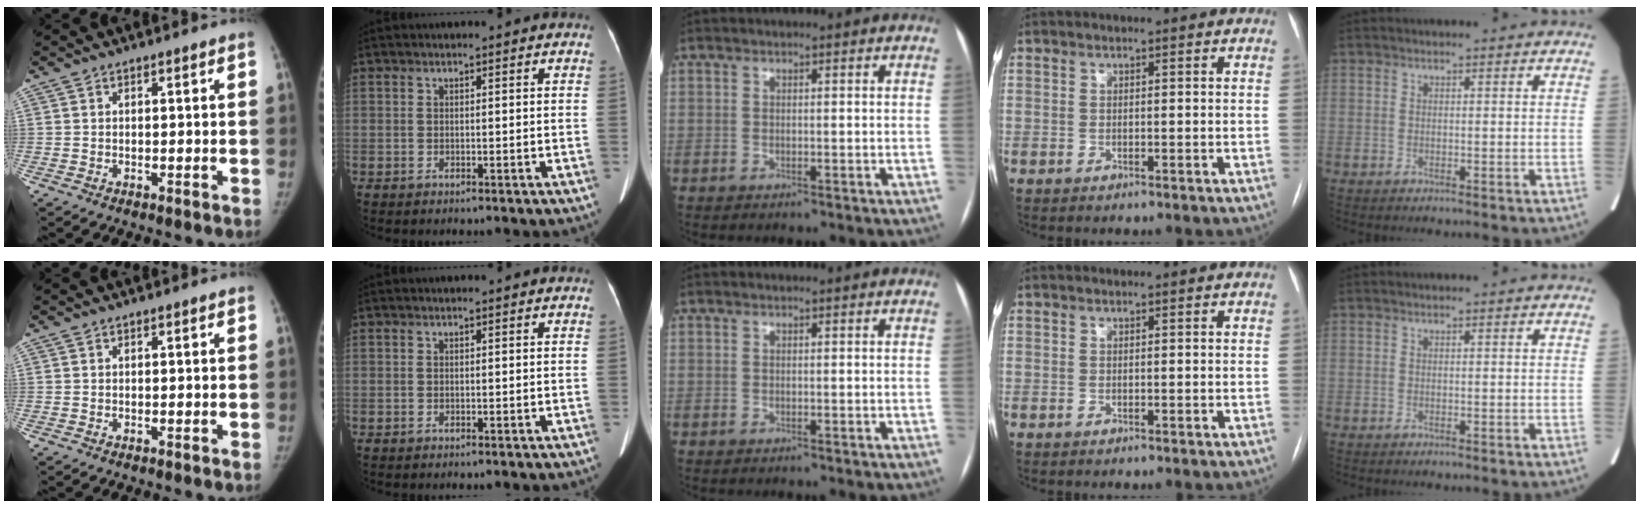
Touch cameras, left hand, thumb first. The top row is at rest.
{}